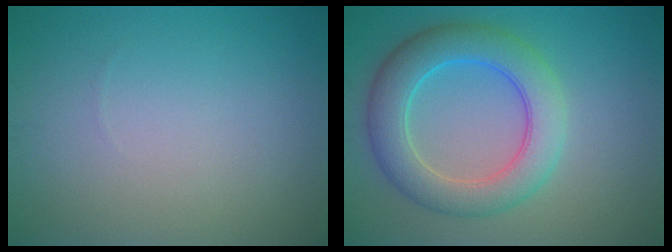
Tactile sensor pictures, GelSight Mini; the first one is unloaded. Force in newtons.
{"total": 6.6, "press": 6.6, "slide": 0.1}